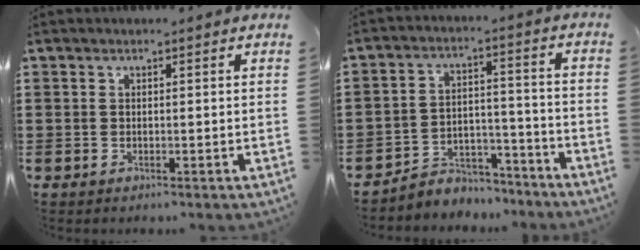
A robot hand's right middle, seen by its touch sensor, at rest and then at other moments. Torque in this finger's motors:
{"motor_torque": [2.14, 0.00, 0.02, 0.03]}